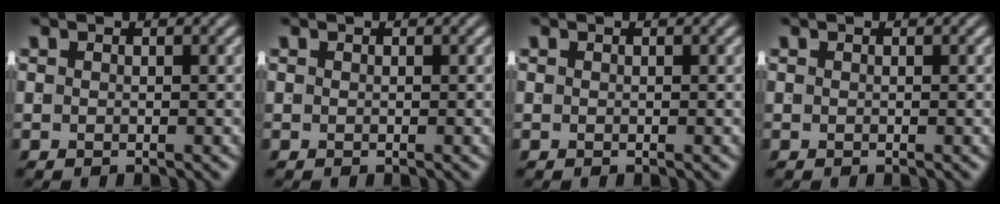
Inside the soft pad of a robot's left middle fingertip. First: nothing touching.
{"total": 0.0}
{"total": 0.0}
{"total": 0.0}